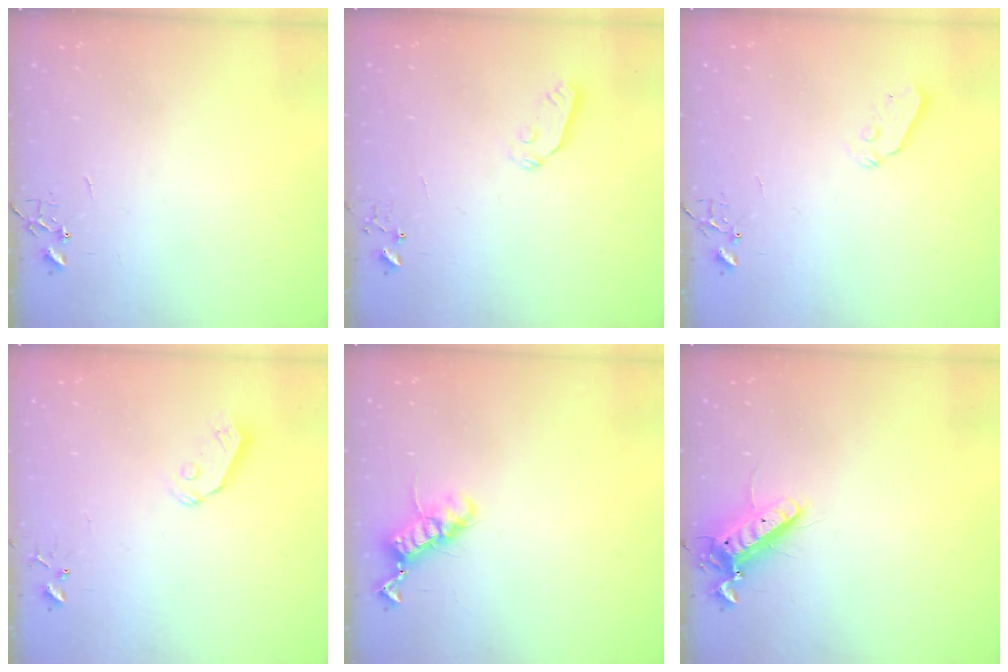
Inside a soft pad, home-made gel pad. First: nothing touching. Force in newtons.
{"total": 3.9, "press": 3.9, "slide": 0.6}
{"total": 4.5, "press": 4.4, "slide": 0.7}
{"total": 6.4, "press": 6.4, "slide": 0.6}
{"total": 11.7, "press": 11.7, "slide": 0.9}
{"total": 11.9, "press": 11.7, "slide": 2.2}